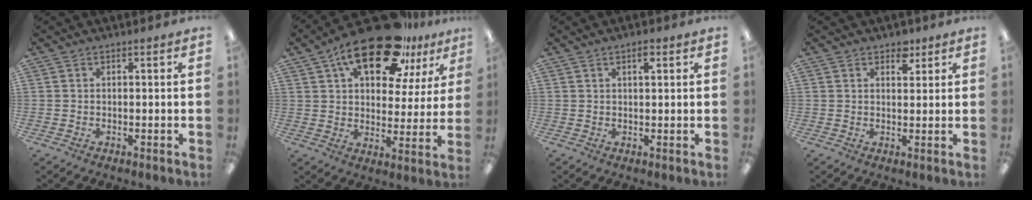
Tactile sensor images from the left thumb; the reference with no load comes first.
{"total": 21.1, "force": [13.5, 9.3, 13.3], "torque": [-0.212, -0.065, 0.226]}
{"total": 2.6, "force": [1.5, 0.9, 1.9], "torque": [-0.025, -0.002, 0.021]}
{"total": 3.8, "force": [2.4, 2.3, 1.7], "torque": [-0.005, -0.008, 0.037]}